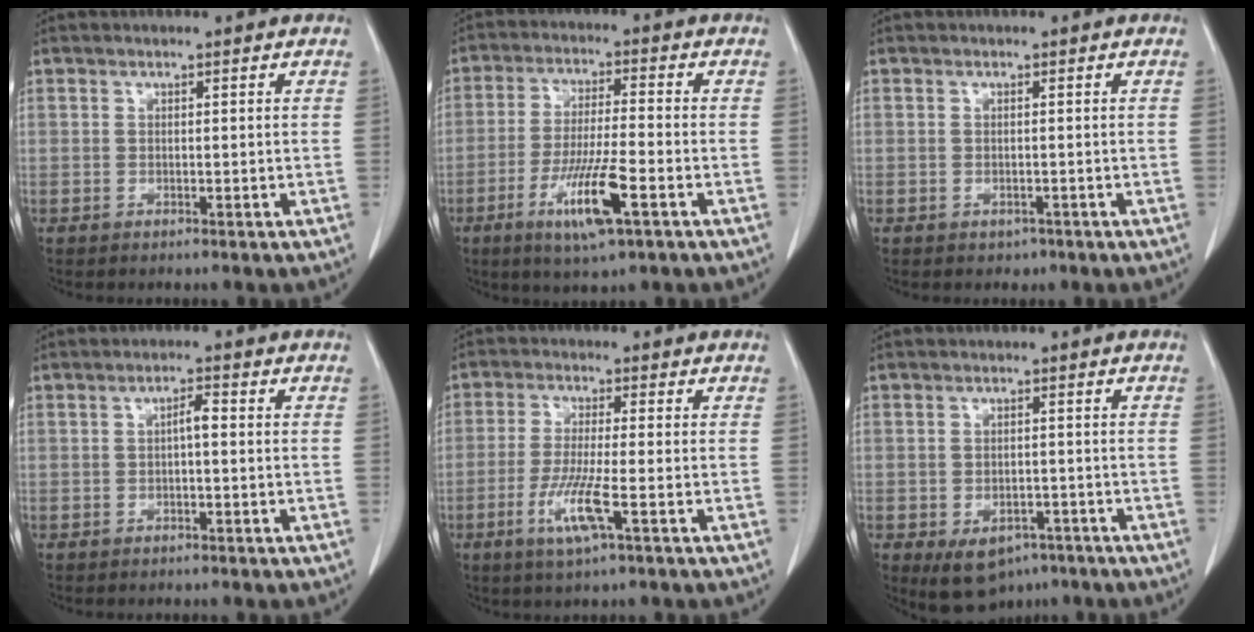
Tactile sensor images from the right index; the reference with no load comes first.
{"total": 10.1, "force": [-4.4, 0.8, 9.0], "torque": [-0.172, -0.019, -0.078]}
{"total": 1.2, "force": [-0.7, 0.9, 0.3], "torque": [-0.004, 0.002, -0.006]}
{"total": 2.0, "force": [-0.1, 0.4, 2.0], "torque": [-0.033, 0.005, -0.002]}
{"total": 6.9, "force": [-2.7, 0.0, 6.3], "torque": [-0.131, -0.017, -0.053]}
{"total": 7.0, "force": [-4.2, 4.6, 3.2], "torque": [-0.047, 0.001, -0.052]}